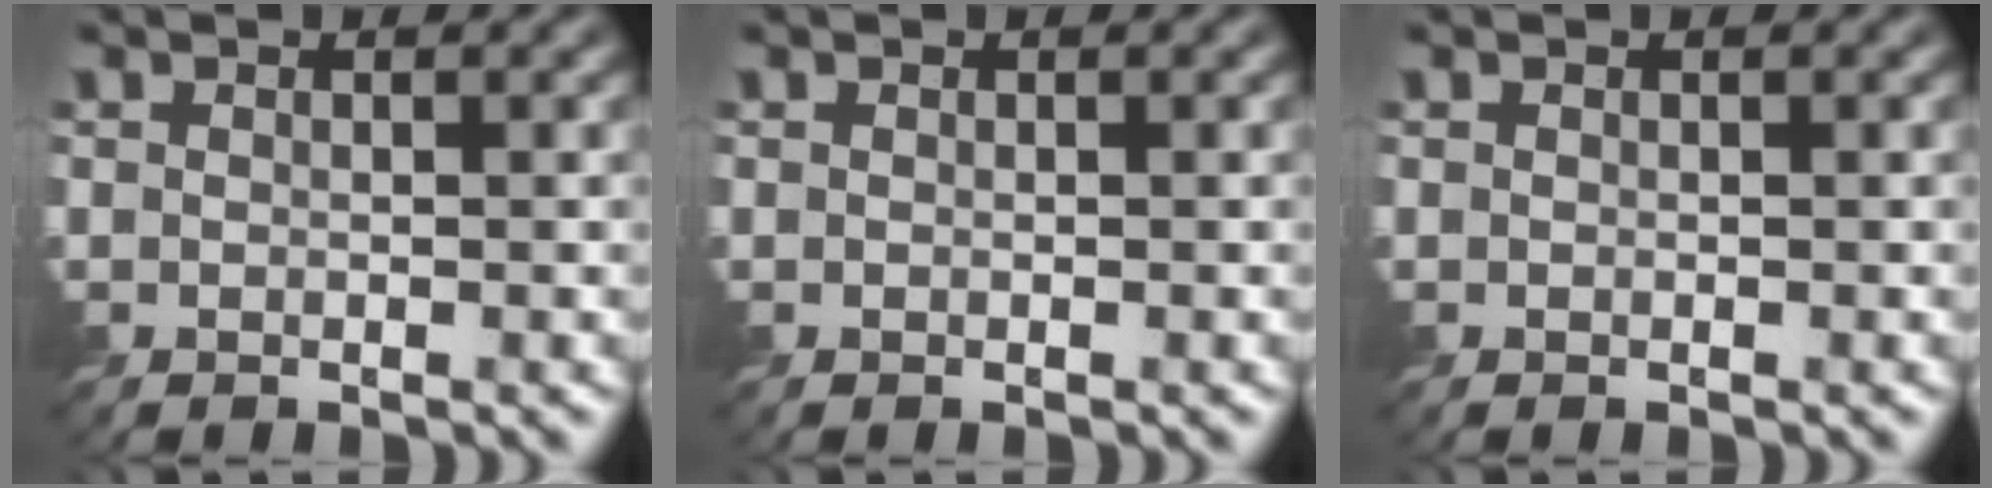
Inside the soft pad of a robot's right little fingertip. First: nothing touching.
{"total": 0.0}
{"total": 0.0}